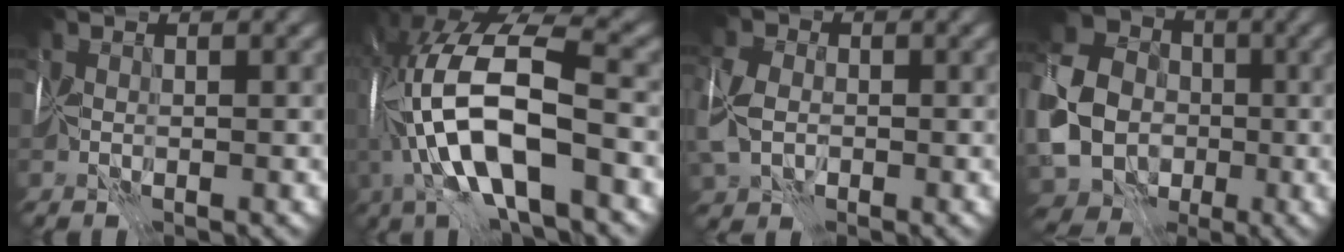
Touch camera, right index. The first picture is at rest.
{"total": 14.5, "force": [-1.7, 6.1, 13.1], "torque": [-0.263, 0.017, -0.023]}
{"total": 6.7, "force": [-1.3, 5.0, 4.2], "torque": [-0.114, -0.006, -0.030]}
{"total": 13.1, "force": [-1.9, 11.4, 6.2], "torque": [-0.150, -0.015, -0.044]}